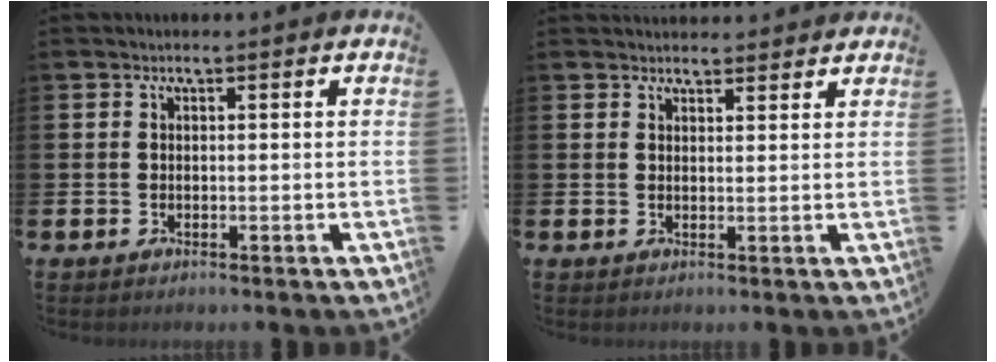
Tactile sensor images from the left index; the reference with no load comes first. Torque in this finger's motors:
{"motor_torque": [0.28, -0.43, 0.04, 0.03]}